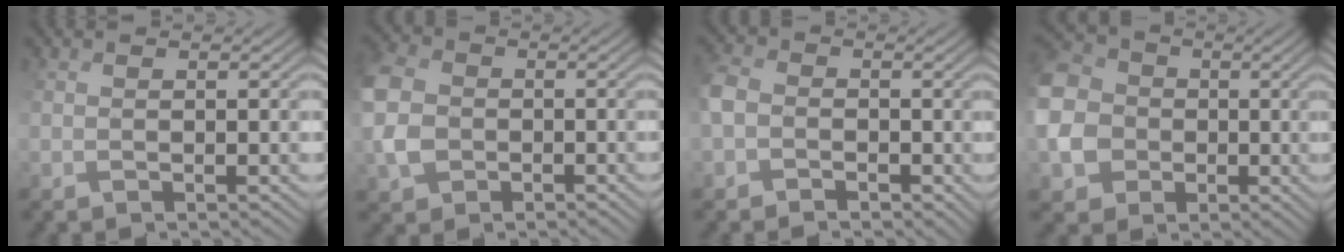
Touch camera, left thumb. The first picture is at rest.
{"total": 5.3, "force": [-0.5, 4.6, 2.6], "torque": [-0.083, 0.005, -0.023]}
{"total": 2.6, "force": [-0.9, 2.2, 0.9], "torque": [-0.034, 0.008, -0.029]}
{"total": 9.6, "force": [-0.5, 8.8, 4.0], "torque": [-0.145, -0.012, -0.018]}